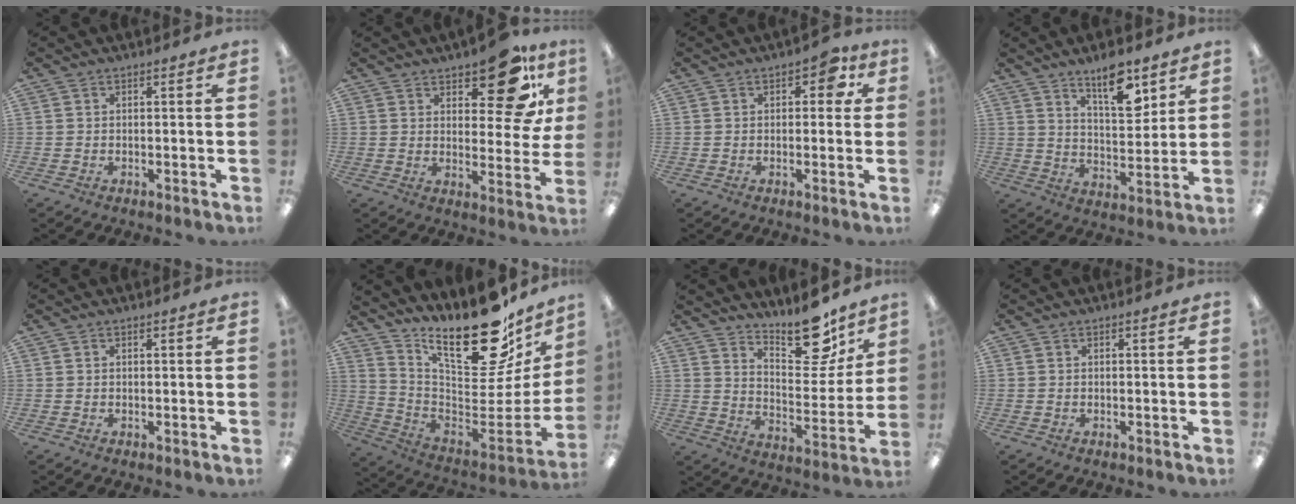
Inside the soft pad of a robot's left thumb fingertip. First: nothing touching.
{"total": 14.2, "force": [9.2, 5.9, 9.2], "torque": [-0.112, -0.053, 0.154]}
{"total": 4.6, "force": [1.5, 2.6, 3.4], "torque": [-0.046, 0.003, 0.021]}
{"total": 12.3, "force": [8.6, 4.8, 7.3], "torque": [-0.100, -0.052, 0.146]}
{"total": 0.0}
{"total": 25.6, "force": [17.7, 9.4, 16.0], "torque": [-0.213, -0.138, 0.300]}
{"total": 16.5, "force": [13.1, 6.2, 8.0], "torque": [-0.102, -0.099, 0.222]}
{"total": 0.0}